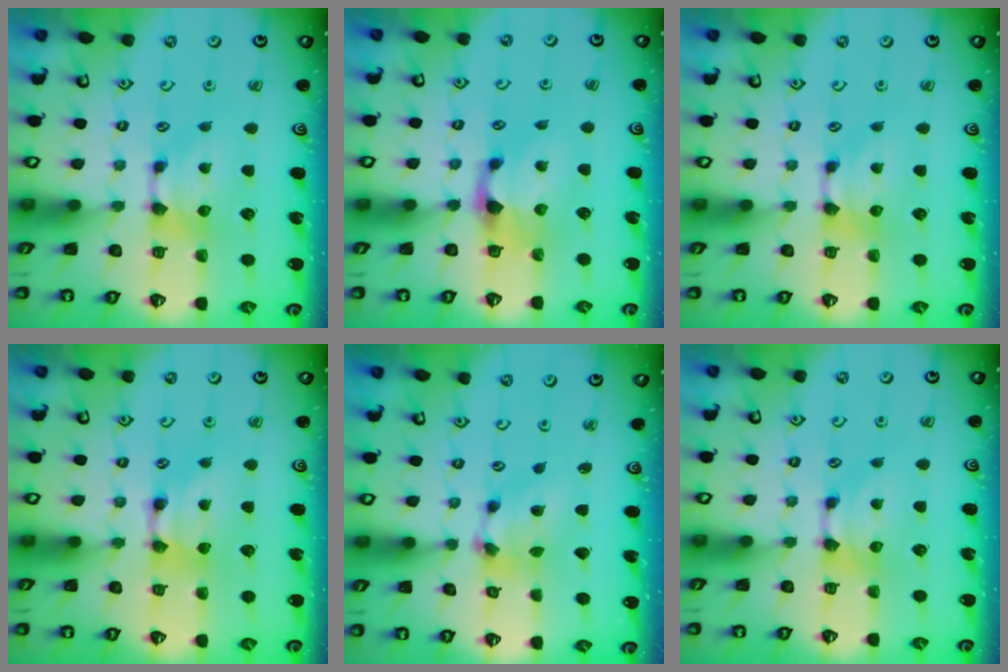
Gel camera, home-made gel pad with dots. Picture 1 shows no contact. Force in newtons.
{"total": 2.2, "press": 1.8, "slide": 1.1}
{"total": 0.0}
{"total": 2.0, "press": 2.0, "slide": 0.1}
{"total": 5.9, "press": 5.5, "slide": 1.9}
{"total": 0.0}